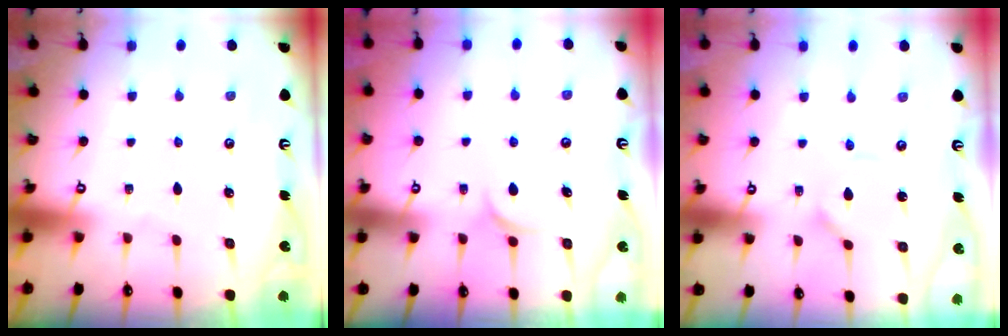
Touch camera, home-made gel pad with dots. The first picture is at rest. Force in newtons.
{"total": 5.7, "press": 5.7, "slide": 0.3}
{"total": 3.0, "press": 3.0, "slide": 0.2}